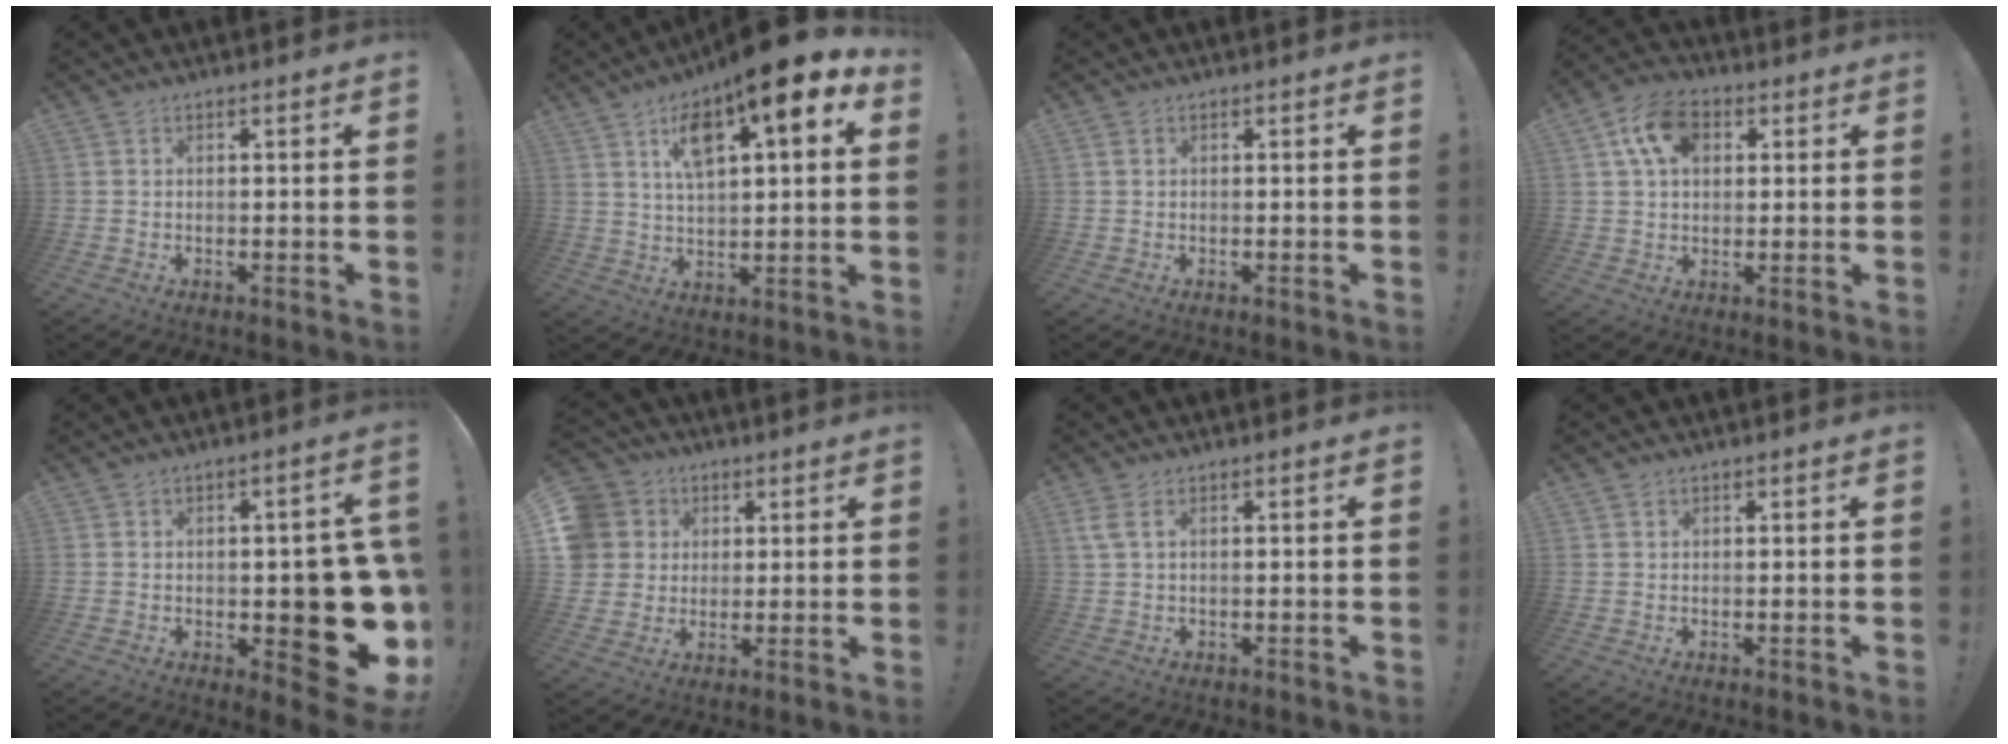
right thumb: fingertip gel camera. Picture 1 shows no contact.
{"total": 14.8, "force": [7.2, 4.6, 12.0], "torque": [-0.200, -0.025, 0.116]}
{"total": 0.0}
{"total": 11.4, "force": [4.3, 7.4, 7.5], "torque": [-0.125, 0.006, 0.084]}
{"total": 15.1, "force": [-3.1, 6.7, 13.1], "torque": [-0.135, 0.007, -0.036]}
{"total": 11.1, "force": [2.8, 10.2, 3.5], "torque": [-0.053, -0.005, 0.062]}
{"total": 2.9, "force": [1.3, 0.8, 2.5], "torque": [-0.057, 0.003, 0.026]}
{"total": 0.9, "force": [0.6, 0.5, 0.2], "torque": [-0.001, -0.001, 0.012]}